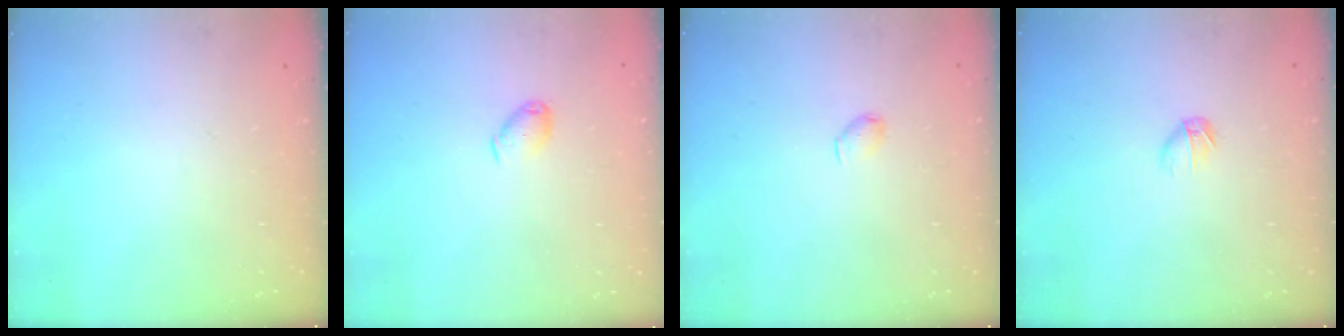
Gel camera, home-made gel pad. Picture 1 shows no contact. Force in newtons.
{"total": 6.0, "press": 6.0, "slide": 0.4}
{"total": 2.9, "press": 2.9, "slide": 0.5}
{"total": 3.8, "press": 3.6, "slide": 1.1}